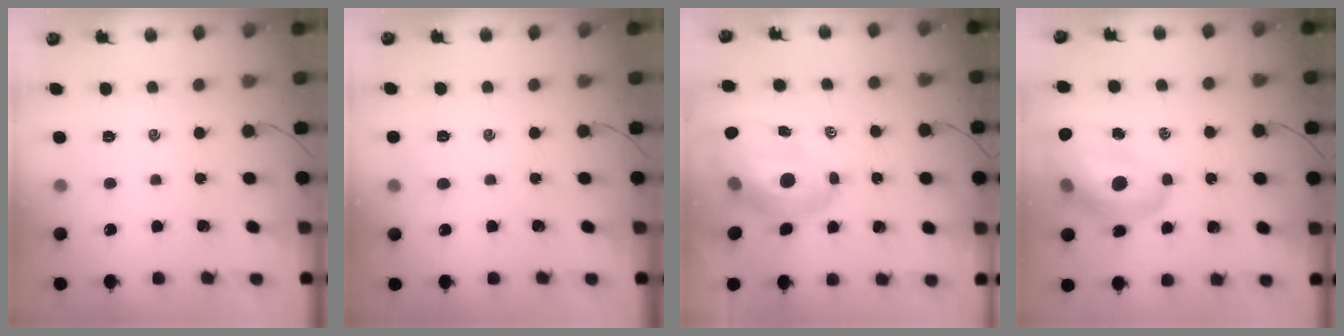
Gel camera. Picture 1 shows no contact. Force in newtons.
{"total": 3.4, "press": 3.2, "slide": 1.0}
{"total": 11.0, "press": 10.5, "slide": 3.3}
{"total": 17.1, "press": 16.4, "slide": 4.8}